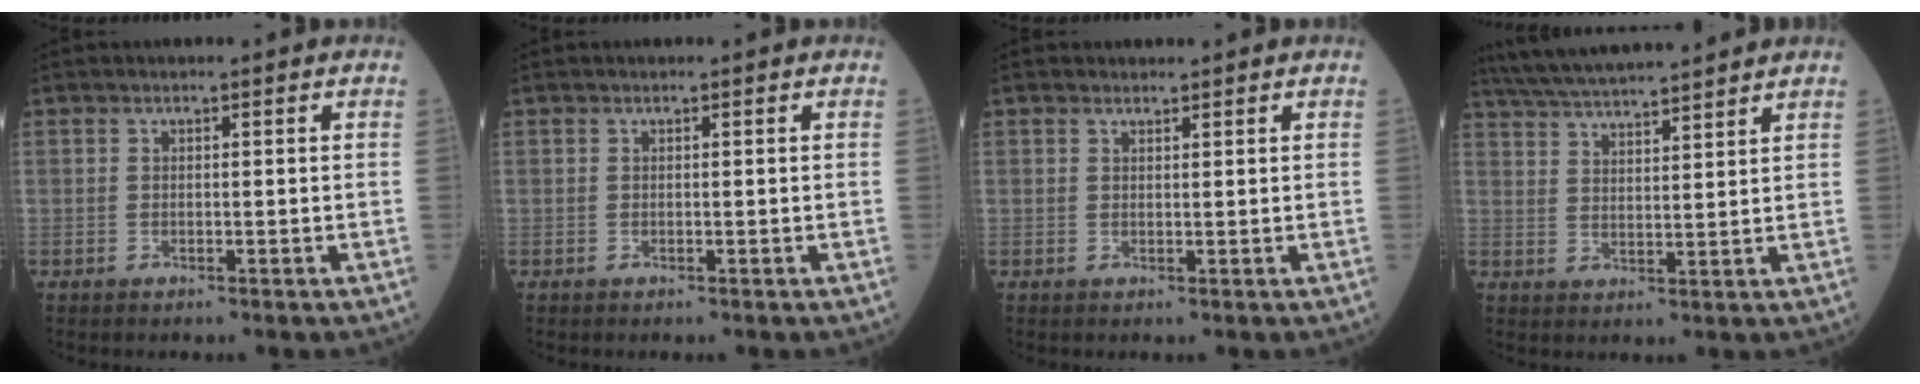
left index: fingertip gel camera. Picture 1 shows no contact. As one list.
[{"total": 0.0}, {"total": 0.9, "force": [0.8, 0.2, 0.0], "torque": [-0.008, 0.001, 0.014]}, {"total": 13.1, "force": [11.9, 0.8, 5.5], "torque": [-0.104, 0.028, 0.193]}]